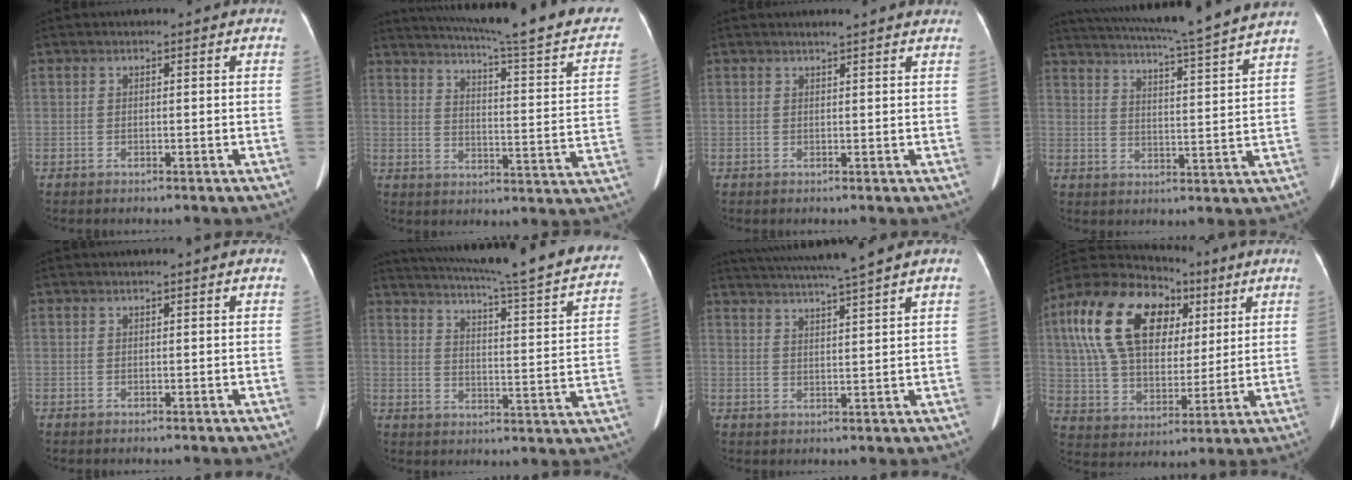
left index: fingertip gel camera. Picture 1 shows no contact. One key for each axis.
{"total": 25.1, "fx": 21.3, "fy": 1.4, "fz": 13.3, "tx": -0.190, "ty": -0.041, "tz": 0.262}
{"total": 4.9, "fx": 4.4, "fy": 0.4, "fz": 2.0, "tx": -0.027, "ty": 0.013, "tz": 0.045}
{"total": 18.8, "fx": 16.8, "fy": -1.7, "fz": 8.4, "tx": -0.147, "ty": -0.024, "tz": 0.227}
{"total": 0.9, "fx": 0.8, "fy": -0.2, "fz": 0.4, "tx": -0.002, "ty": 0.008, "tz": 0.016}
{"total": 28.0, "fx": 24.2, "fy": 1.9, "fz": 14.1, "tx": -0.213, "ty": -0.046, "tz": 0.300}
{"total": 10.6, "fx": 9.2, "fy": -1.9, "fz": 4.9, "tx": -0.083, "ty": 0.002, "tz": 0.138}
{"total": 19.4, "fx": 7.3, "fy": 12.0, "fz": 13.3, "tx": -0.286, "ty": 0.048, "tz": 0.129}